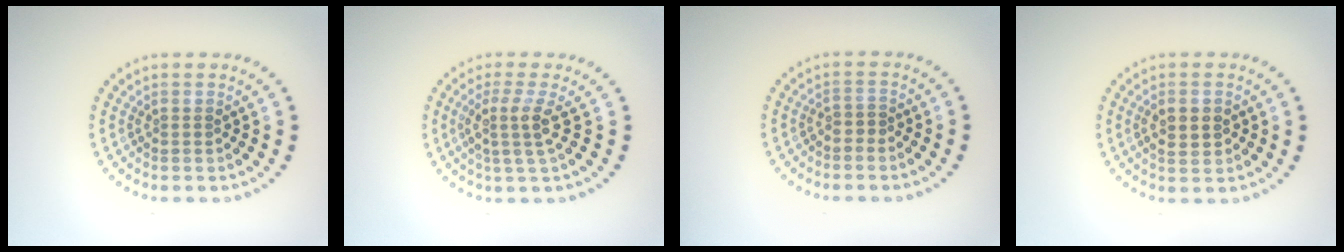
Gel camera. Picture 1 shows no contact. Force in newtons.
{"total": 2.7, "press": 2.0, "slide": 1.8}
{"total": 0.6, "press": 0.4, "slide": 0.5}
{"total": 2.2, "press": 2.2, "slide": 0.1}